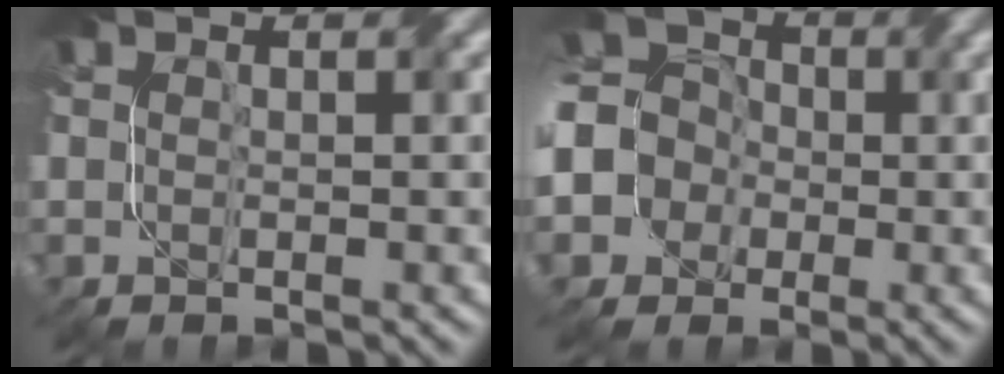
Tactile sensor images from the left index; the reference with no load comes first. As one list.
[{"total": 8.9, "force": [-1.9, 8.1, 3.3], "torque": [-0.093, 0.000, -0.059]}]